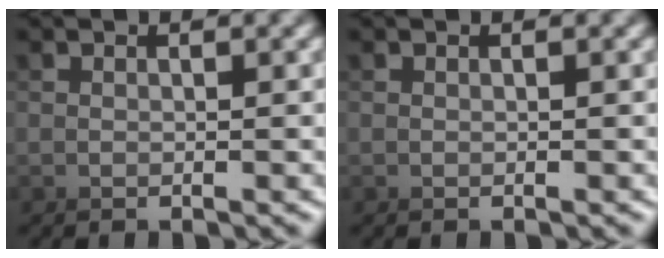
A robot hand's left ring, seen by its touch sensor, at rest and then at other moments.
{"total": 0.0}